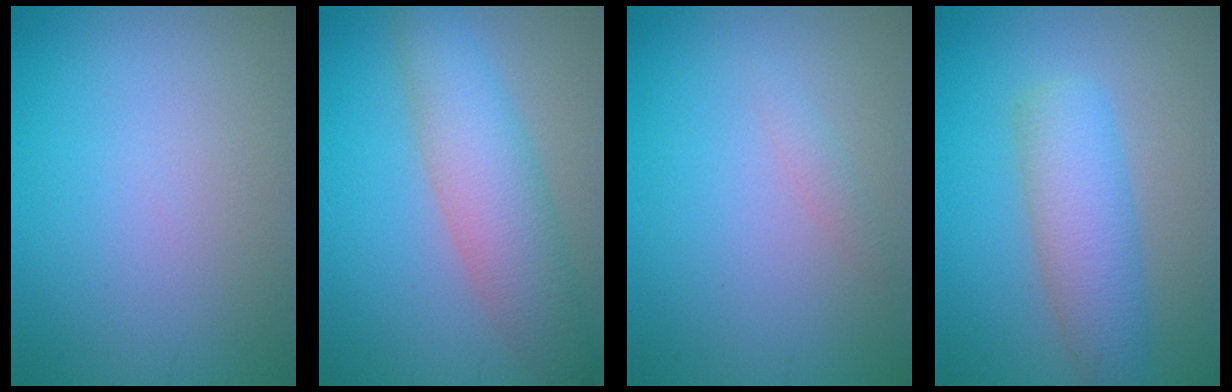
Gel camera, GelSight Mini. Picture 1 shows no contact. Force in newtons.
{"total": 6.3, "press": 6.3, "slide": 0.4}
{"total": 1.0, "press": 0.9, "slide": 0.1}
{"total": 5.5, "press": 5.5, "slide": 0.2}